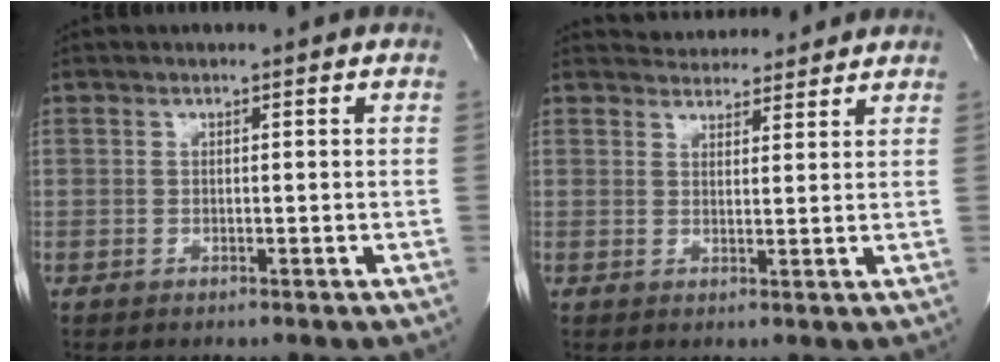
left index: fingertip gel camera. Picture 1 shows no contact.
{"total": 6.3, "force": [6.0, 1.4, 0.9], "torque": [-0.012, 0.013, 0.081]}